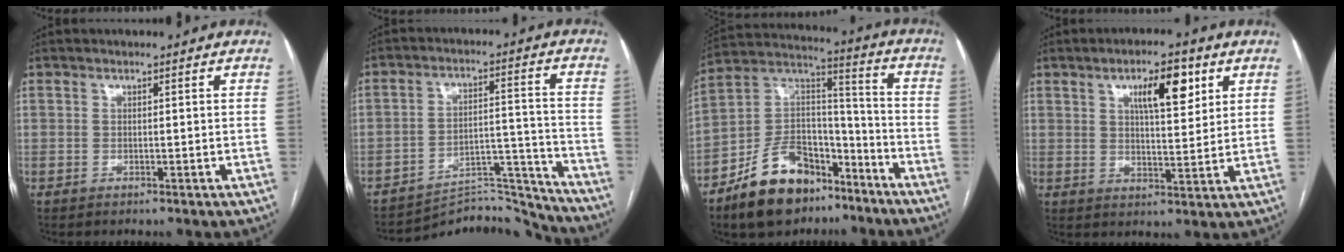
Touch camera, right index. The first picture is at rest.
{"total": 11.3, "force": [-11.1, 1.2, -1.9], "torque": [0.047, 0.063, -0.164]}
{"total": 16.3, "force": [-10.8, 8.8, 8.5], "torque": [-0.162, 0.036, -0.187]}
{"total": 8.6, "force": [4.1, 2.6, 7.1], "torque": [-0.110, 0.005, 0.066]}